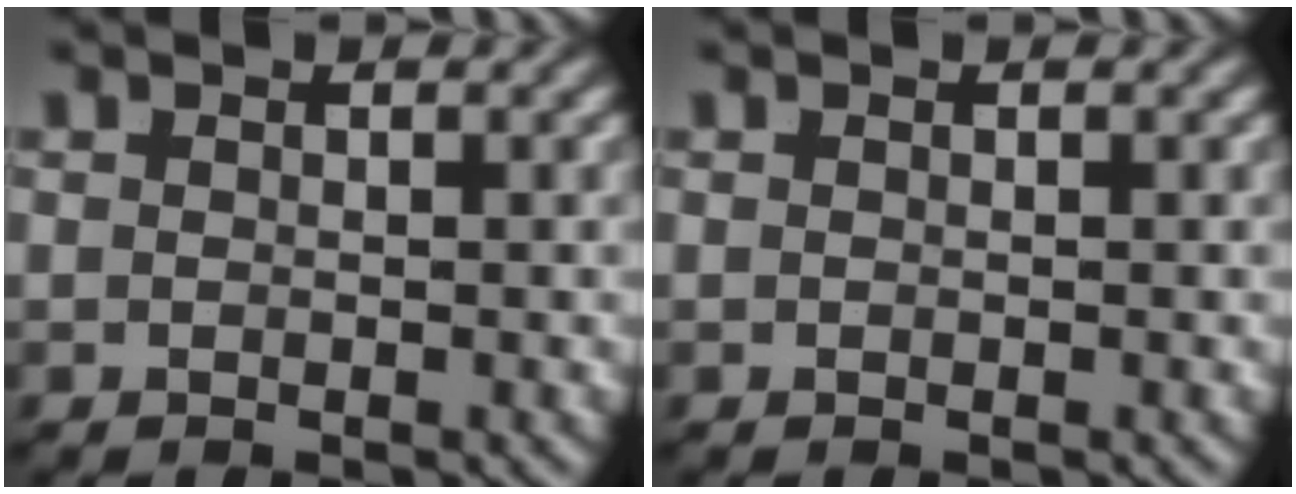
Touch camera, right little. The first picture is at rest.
{"total": 0.0}